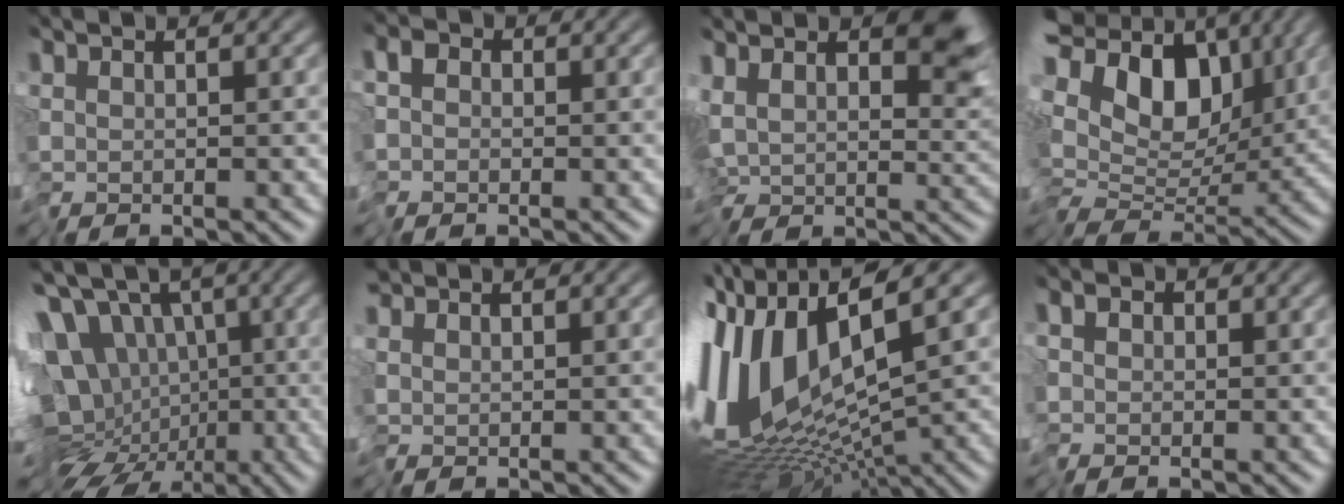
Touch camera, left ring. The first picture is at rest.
{"total": 1.2, "force": [-0.6, 1.1, 0.2], "torque": [0.000, 0.000, -0.017]}
{"total": 7.7, "force": [2.8, 4.8, 5.3], "torque": [-0.117, -0.004, 0.050]}
{"total": 11.2, "force": [2.3, 7.8, 7.8], "torque": [-0.152, -0.003, 0.054]}
{"total": 13.0, "force": [0.7, 10.1, 8.2], "torque": [-0.146, -0.011, 0.028]}
{"total": 1.2, "force": [0.7, 0.7, 0.7], "torque": [-0.017, 0.004, 0.013]}
{"total": 13.6, "force": [0.5, 5.1, 12.6], "torque": [-0.274, -0.001, 0.029]}
{"total": 1.0, "force": [-0.4, 0.9, 0.3], "torque": [-0.001, 0.001, -0.012]}